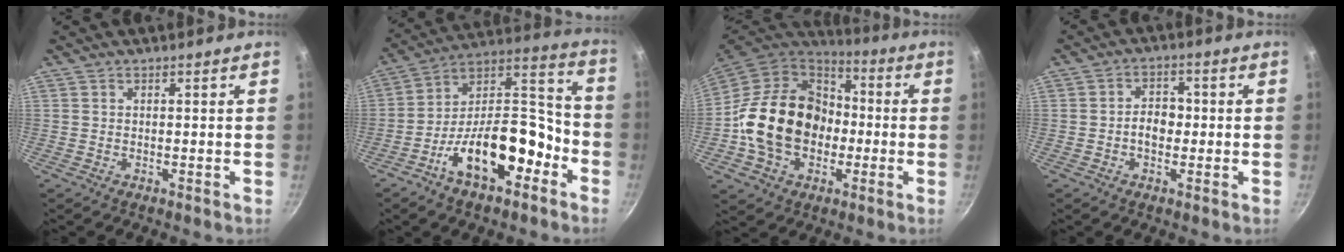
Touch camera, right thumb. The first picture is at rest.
{"total": 20.2, "force": [-8.9, 10.4, 14.9], "torque": [-0.197, 0.085, -0.155]}
{"total": 22.2, "force": [-2.7, 17.2, 13.7], "torque": [-0.222, 0.046, -0.045]}
{"total": 4.8, "force": [-0.6, 3.5, 3.2], "torque": [-0.024, 0.015, -0.013]}